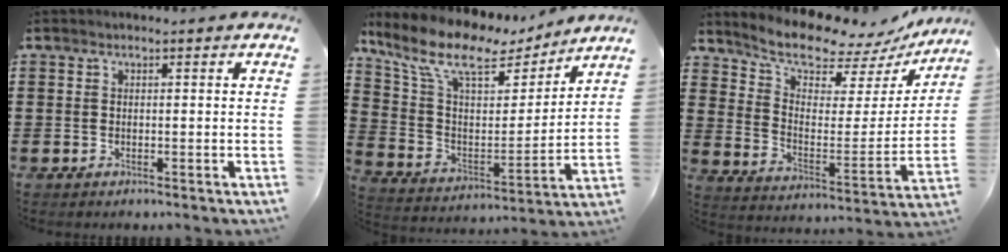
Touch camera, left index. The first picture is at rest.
{"total": 11.1, "force": [7.8, 4.1, 6.7], "torque": [-0.163, -0.039, 0.131]}
{"total": 9.4, "force": [8.7, 2.4, 2.7], "torque": [-0.074, -0.071, 0.148]}